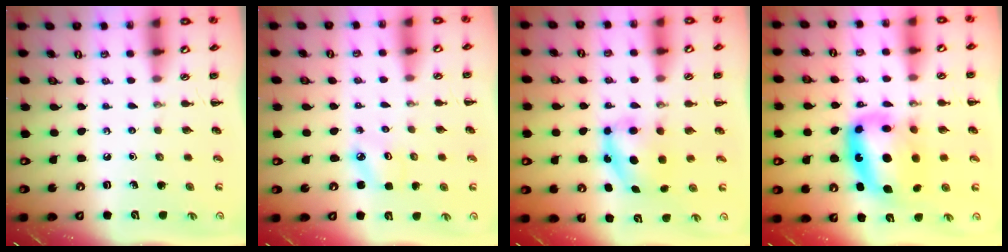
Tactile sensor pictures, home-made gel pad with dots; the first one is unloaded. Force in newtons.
{"total": 2.8, "press": 2.7, "slide": 0.6}
{"total": 6.1, "press": 6.0, "slide": 0.9}
{"total": 13.9, "press": 13.5, "slide": 3.6}